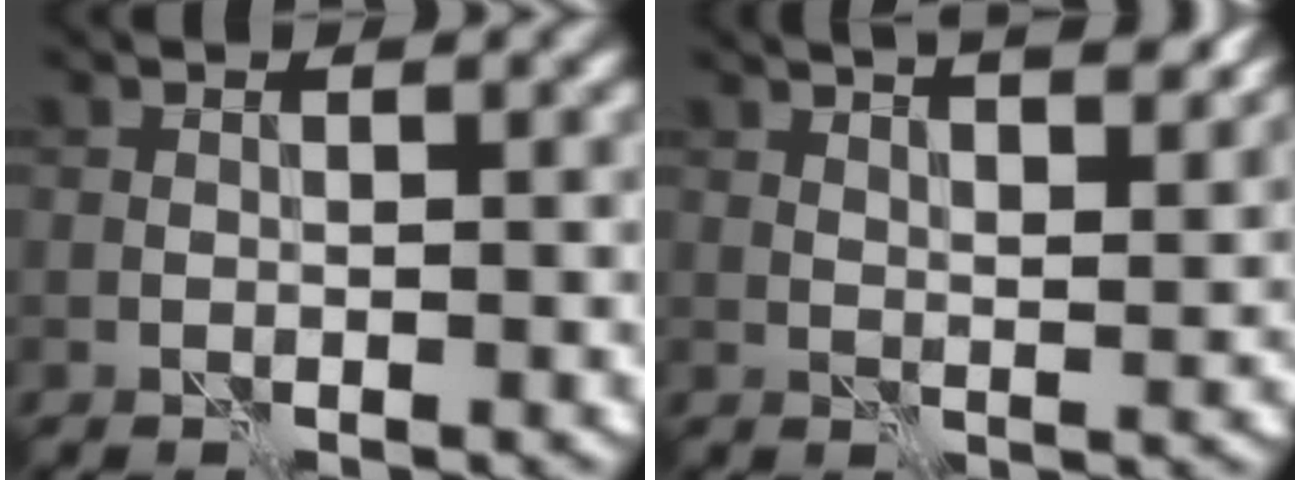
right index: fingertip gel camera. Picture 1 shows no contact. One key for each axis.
{"total": 8.8, "fx": 6.1, "fy": 3.2, "fz": 5.5, "tx": -0.049, "ty": 0.032, "tz": 0.052}